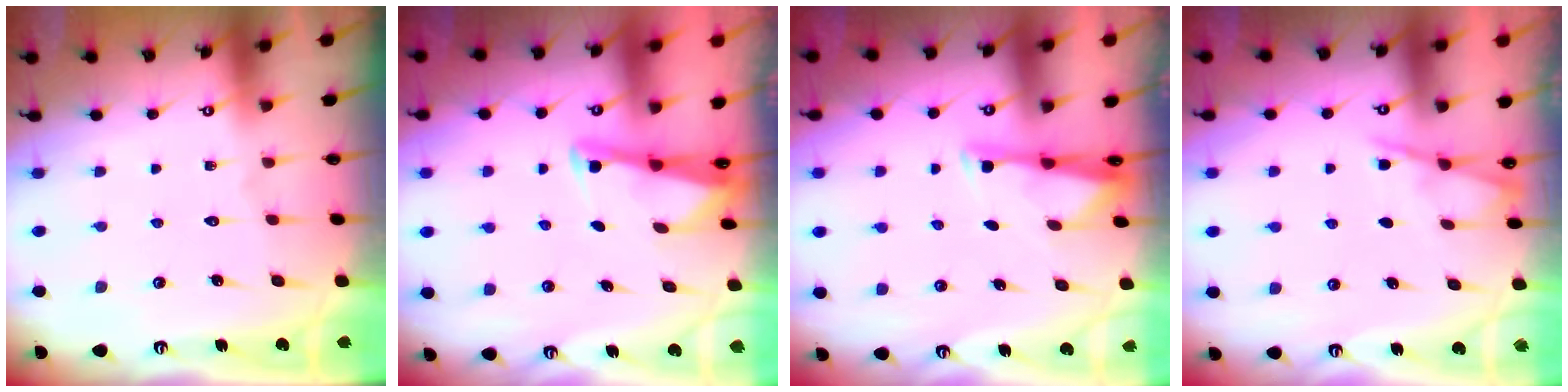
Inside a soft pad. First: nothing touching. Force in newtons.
{"total": 2.5, "press": 2.5, "slide": 0.1}
{"total": 3.1, "press": 3.1, "slide": 0.4}
{"total": 4.1, "press": 4.0, "slide": 0.6}